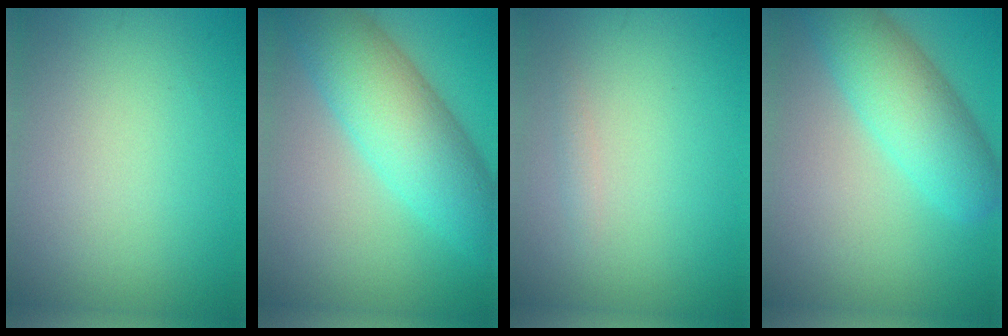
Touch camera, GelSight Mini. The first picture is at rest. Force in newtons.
{"total": 8.5, "press": 8.5, "slide": 0.1}
{"total": 0.7, "press": 0.7, "slide": 0.0}
{"total": 6.4, "press": 6.4, "slide": 0.2}